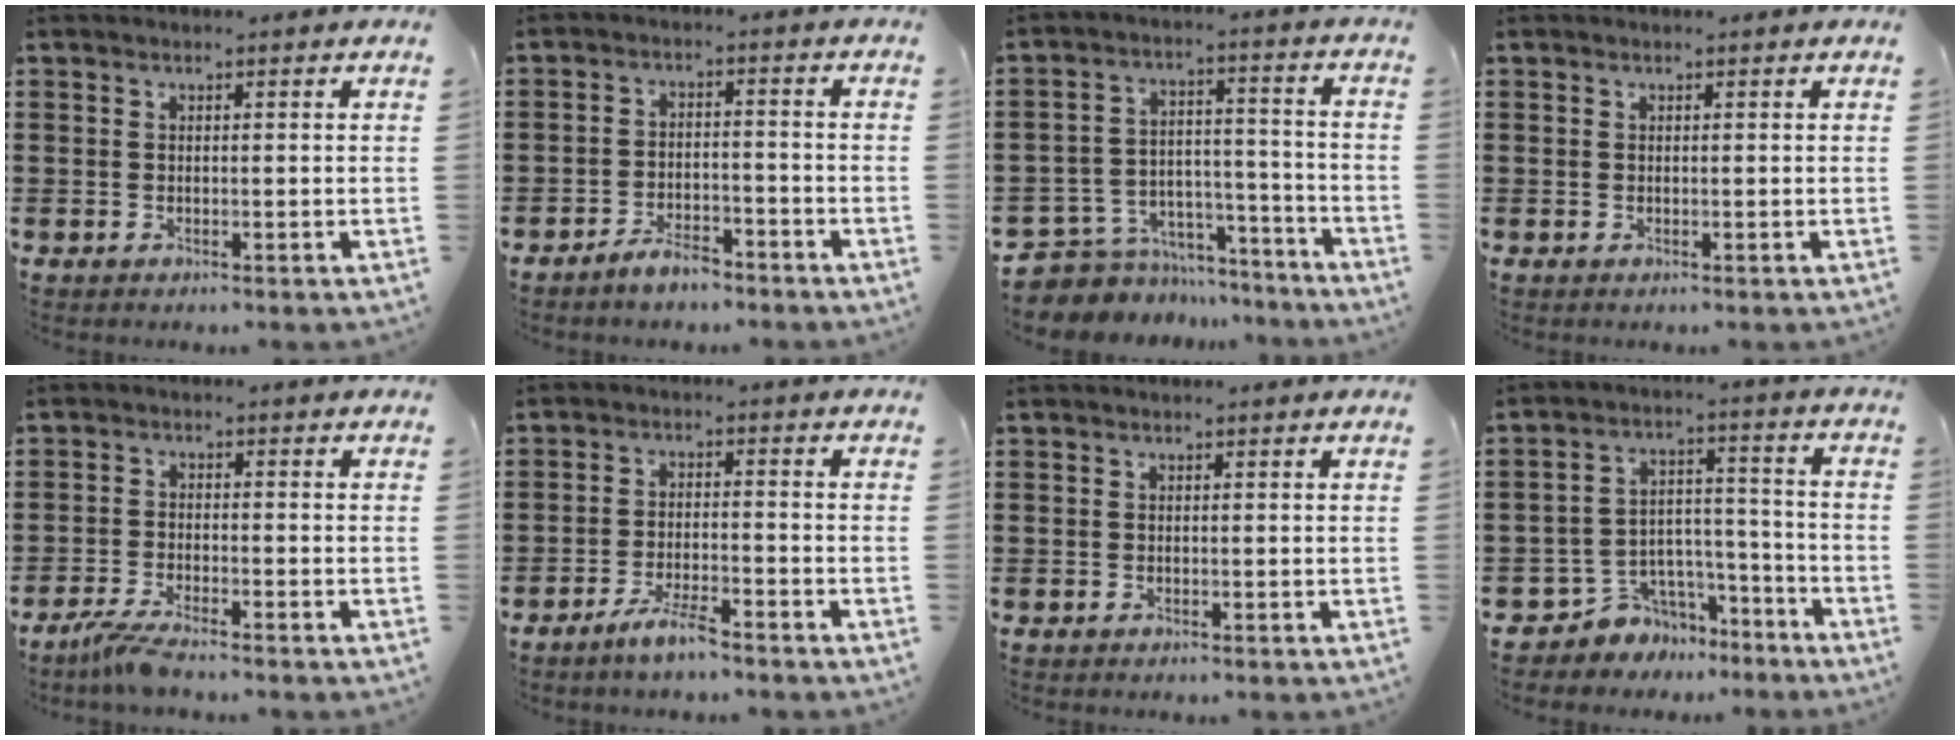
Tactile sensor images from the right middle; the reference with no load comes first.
{"total": 4.0, "force": [-3.7, 0.9, 1.1], "torque": [-0.025, 0.008, -0.075]}
{"total": 6.5, "force": [-5.8, 3.0, 0.5], "torque": [-0.023, 0.011, -0.115]}
{"total": 0.0}
{"total": 3.5, "force": [-3.1, 0.0, 1.6], "torque": [-0.049, -0.010, -0.065]}
{"total": 4.3, "force": [-3.5, 0.6, 2.5], "torque": [-0.054, 0.000, -0.068]}
{"total": 0.0}
{"total": 5.8, "force": [-4.7, 3.3, -0.2], "torque": [-0.015, 0.009, -0.095]}